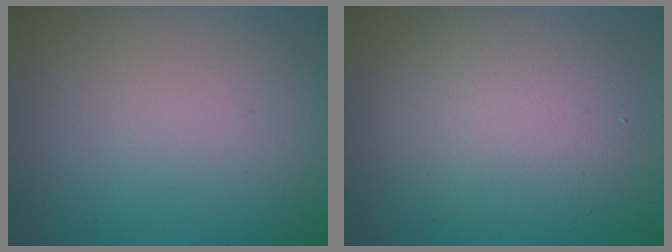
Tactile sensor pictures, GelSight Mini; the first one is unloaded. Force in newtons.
{"total": 4.4, "press": 4.4, "slide": 0.2}